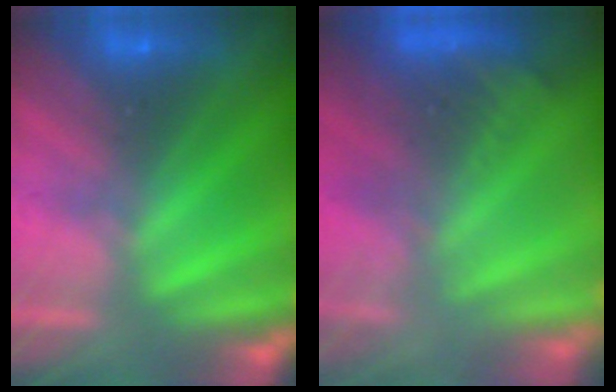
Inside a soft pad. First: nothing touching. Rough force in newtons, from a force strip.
{"total": 9.0}